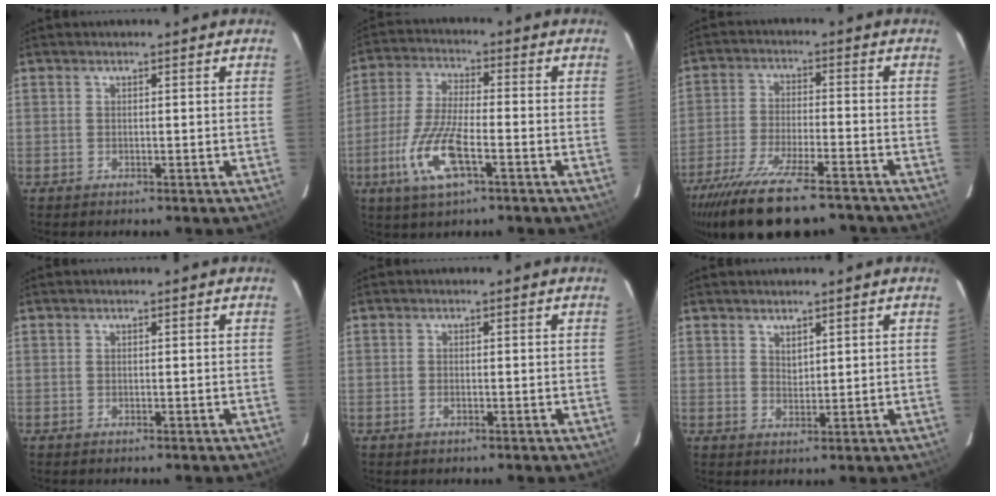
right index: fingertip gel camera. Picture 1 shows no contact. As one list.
[{"total": 11.9, "force": [-4.9, 3.4, 10.3], "torque": [-0.223, -0.011, -0.094]}, {"total": 21.4, "force": [-17.3, 5.0, 11.4], "torque": [-0.228, -0.050, -0.275]}, {"total": 0.0}, {"total": 1.0, "force": [-0.4, 0.6, 0.7], "torque": [-0.015, 0.000, -0.007]}, {"total": 2.1, "force": [1.7, 1.1, 0.8], "torque": [-0.009, -0.001, 0.032]}]